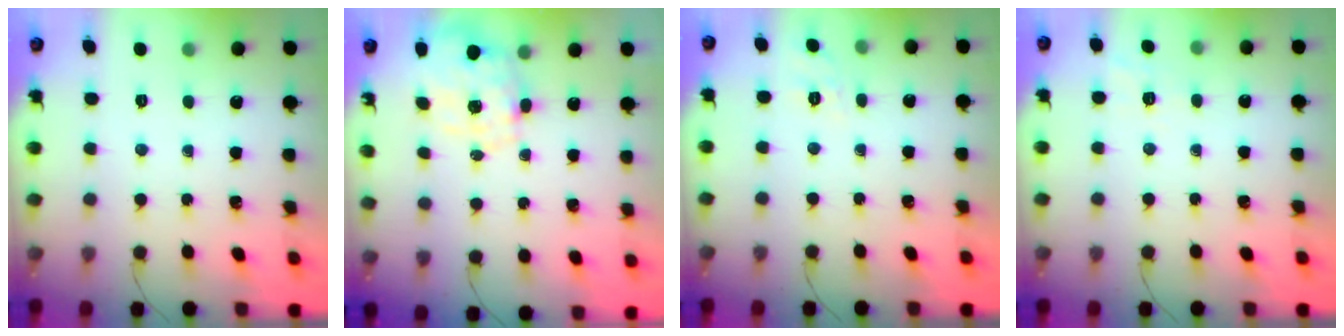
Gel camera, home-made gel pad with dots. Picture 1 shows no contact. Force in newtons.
{"total": 2.5, "press": 2.3, "slide": 1.0}
{"total": 1.6, "press": 0.0, "slide": 1.6}
{"total": 1.9, "press": 1.0, "slide": 1.6}